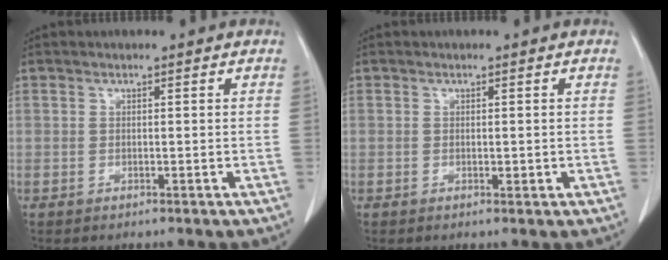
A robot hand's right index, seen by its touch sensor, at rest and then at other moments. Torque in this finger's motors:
{"motor_torque": [-0.11, 0.22, -0.01, 0.01]}